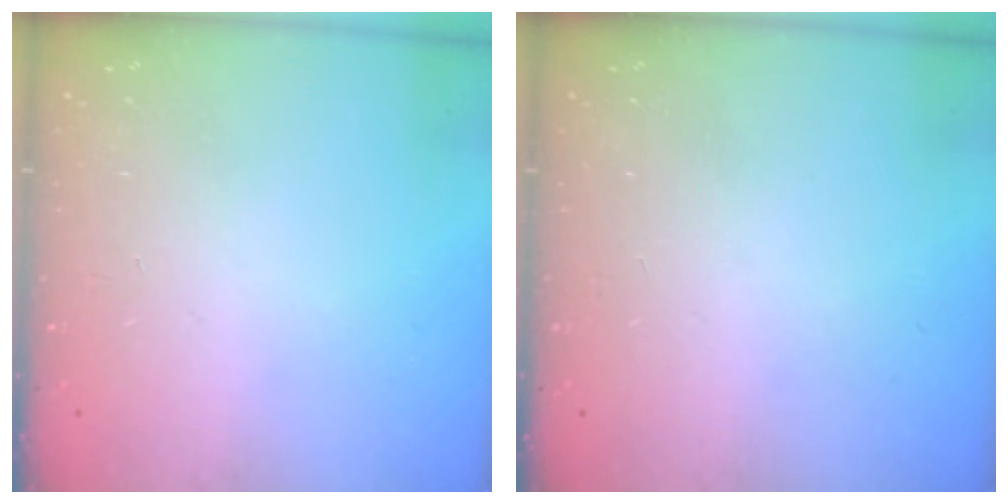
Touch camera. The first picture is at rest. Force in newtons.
{"total": 0.0}